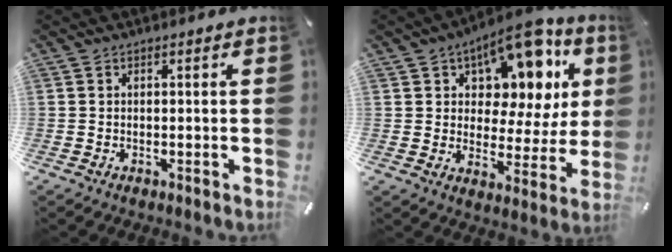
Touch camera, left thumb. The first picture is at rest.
{"total": 13.6, "force": [8.7, 7.6, 7.1], "torque": [-0.098, -0.077, 0.149]}